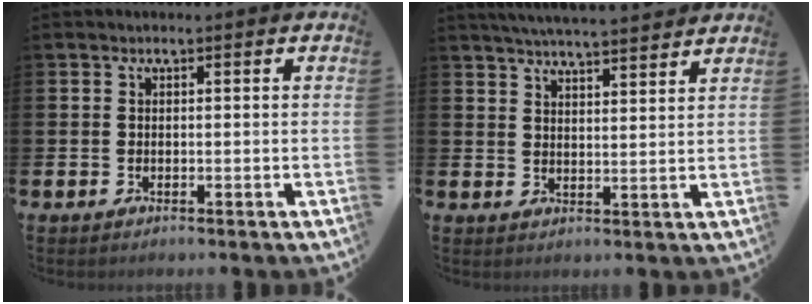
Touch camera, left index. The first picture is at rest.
{"total": 5.0, "force": [5.0, -0.2, 0.8], "torque": [-0.027, -0.027, 0.089]}